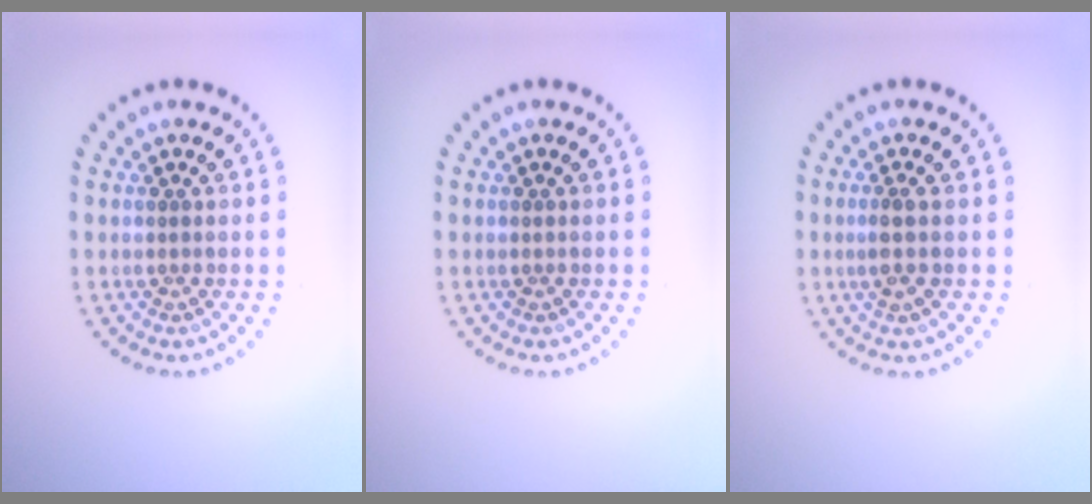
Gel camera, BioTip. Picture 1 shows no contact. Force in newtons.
{"total": 0.0}
{"total": 1.7, "press": 1.4, "slide": 1.0}